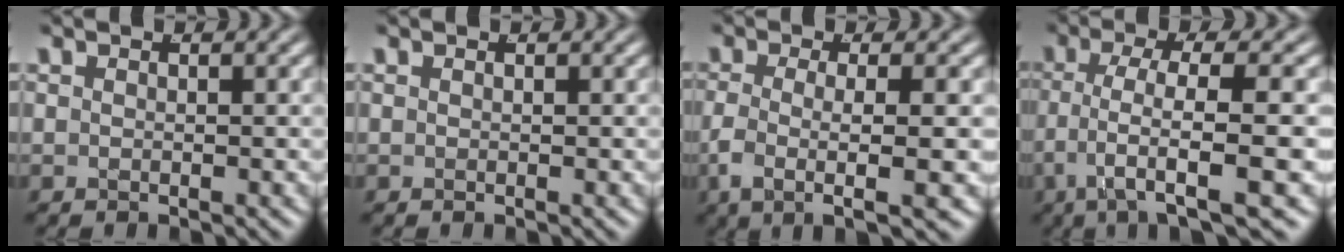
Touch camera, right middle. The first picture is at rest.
{"total": 0.0}
{"total": 5.6, "force": [-1.9, 1.7, 5.0], "torque": [-0.096, -0.022, -0.019]}
{"total": 6.7, "force": [-3.1, 1.9, 5.6], "torque": [-0.113, -0.031, -0.039]}